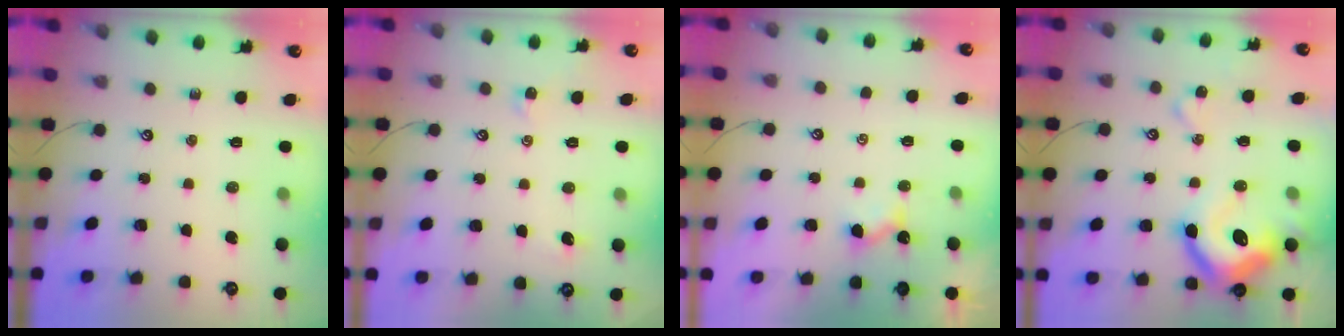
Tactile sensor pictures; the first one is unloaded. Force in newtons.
{"total": 0.6, "press": 0.4, "slide": 0.4}
{"total": 3.2, "press": 3.2, "slide": 0.1}
{"total": 16.6, "press": 16.5, "slide": 2.4}